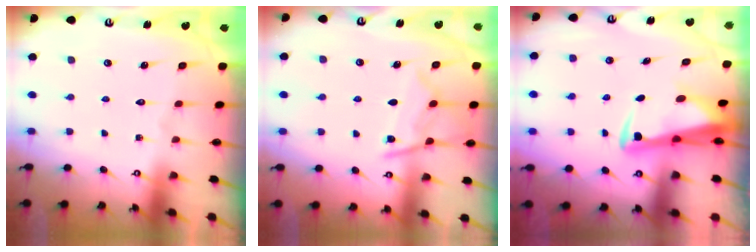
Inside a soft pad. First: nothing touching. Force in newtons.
{"total": 10.2, "press": 10.2, "slide": 1.1}
{"total": 4.0, "press": 3.8, "slide": 1.2}